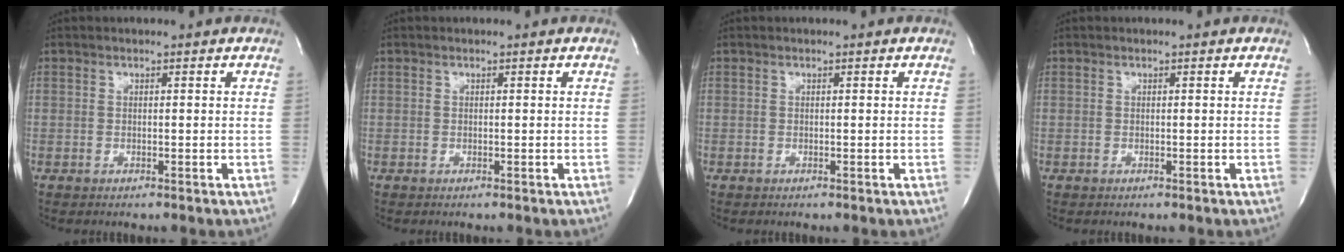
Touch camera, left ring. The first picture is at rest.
{"total": 0.0}
{"total": 0.0}
{"total": 0.0}